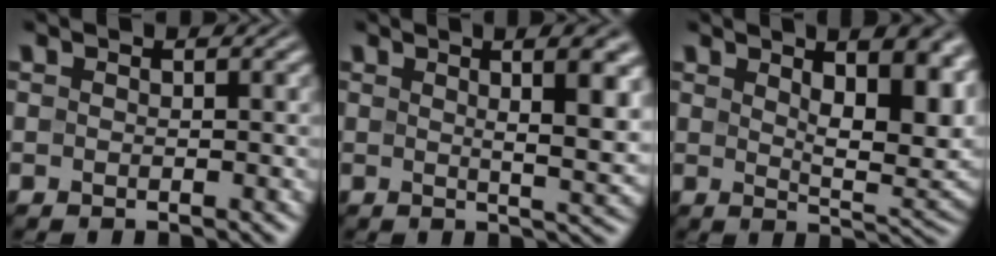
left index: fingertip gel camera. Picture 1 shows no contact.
{"total": 8.4, "force": [2.5, 2.6, 7.6], "torque": [-0.062, 0.017, 0.022]}
{"total": 9.9, "force": [3.6, 4.0, 8.3], "torque": [-0.094, -0.001, 0.053]}